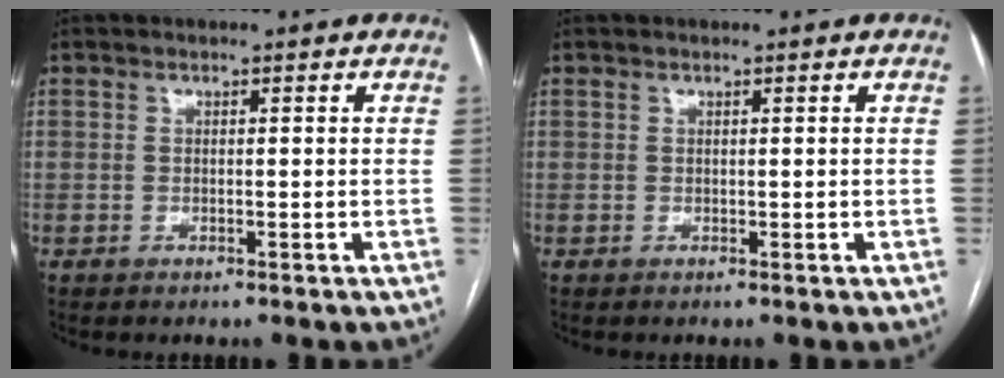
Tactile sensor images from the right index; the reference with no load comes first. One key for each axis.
{"total": 0.0}